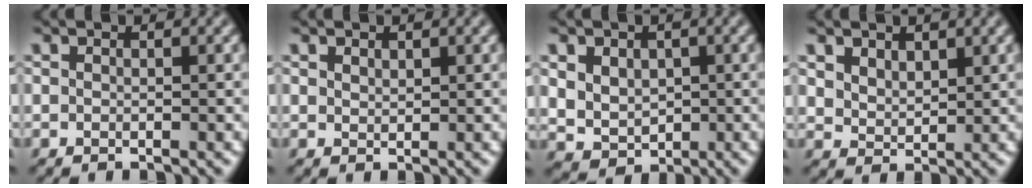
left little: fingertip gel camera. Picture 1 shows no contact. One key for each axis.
{"total": 0.7, "fx": 0.6, "fy": 0.3, "fz": 0.2, "tx": -0.007, "ty": 0.000, "tz": 0.013}
{"total": 5.1, "fx": 1.3, "fy": 4.2, "fz": 2.7, "tx": -0.052, "ty": 0.014, "tz": 0.019}
{"total": 2.1, "fx": 1.4, "fy": 1.2, "fz": 0.9, "tx": -0.028, "ty": -0.005, "tz": 0.028}